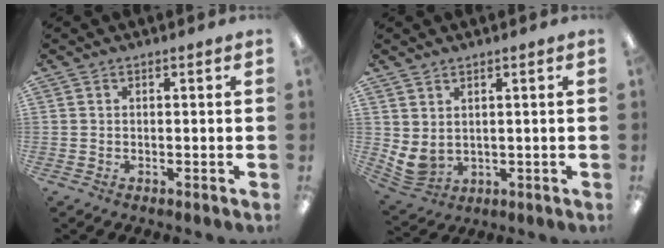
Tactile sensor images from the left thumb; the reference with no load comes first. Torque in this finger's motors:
{"motor_torque": [0.68, 0.77, 0.44, -0.34, 0.02]}